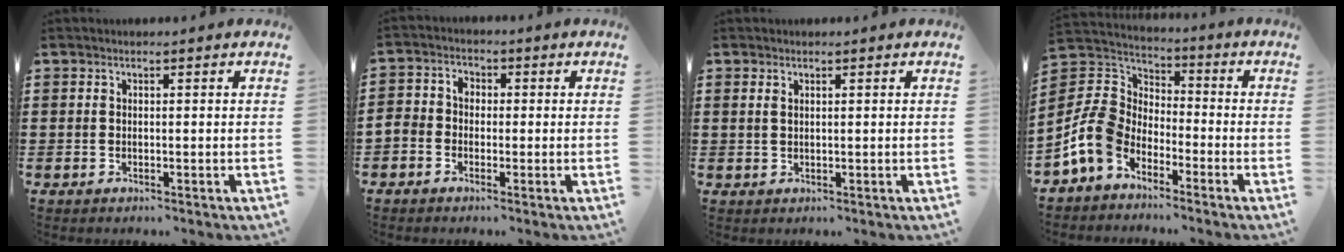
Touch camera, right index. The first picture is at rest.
{"total": 2.5, "force": [-1.6, 1.8, 0.6], "torque": [-0.028, 0.007, -0.040]}
{"total": 0.8, "force": [0.5, 0.4, 0.6], "torque": [-0.013, 0.004, 0.009]}
{"total": 8.6, "force": [-4.4, 6.2, 3.8], "torque": [-0.130, 0.006, -0.096]}